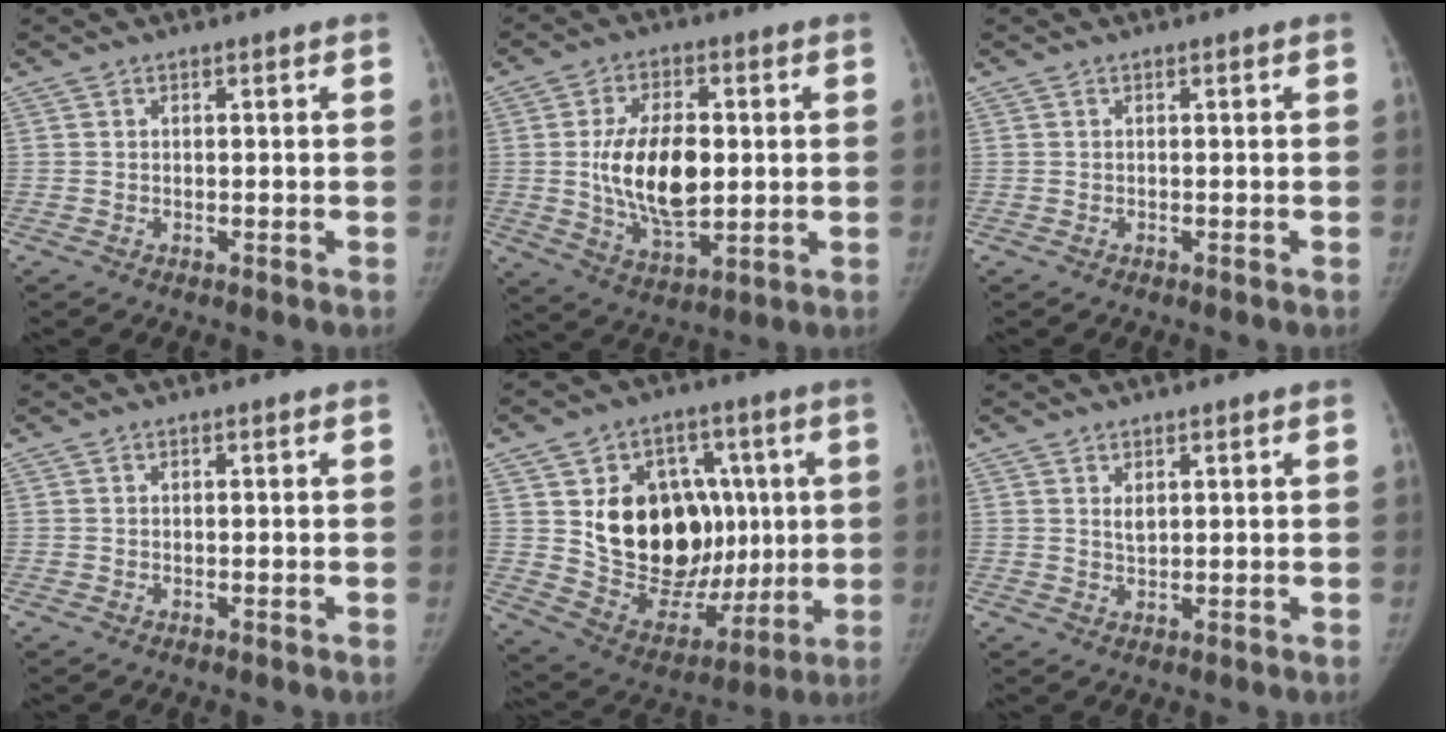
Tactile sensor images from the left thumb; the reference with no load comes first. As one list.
[{"total": 14.7, "force": [0.6, 7.8, 12.4], "torque": [-0.196, -0.010, 0.019]}, {"total": 0.0}, {"total": 0.0}, {"total": 23.6, "force": [2.7, 17.0, 16.3], "torque": [-0.204, -0.004, 0.075]}, {"total": 2.0, "force": [1.0, 1.0, 1.4], "torque": [-0.014, -0.009, 0.022]}]